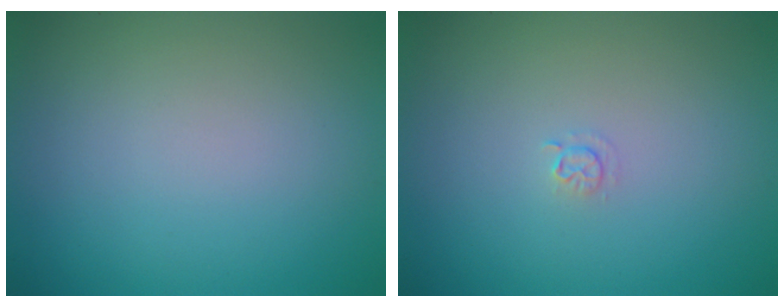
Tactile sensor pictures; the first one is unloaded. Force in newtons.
{"total": 0.7, "press": 0.3, "slide": 0.6}